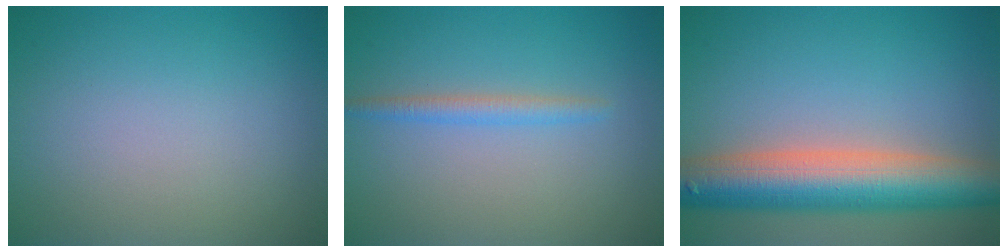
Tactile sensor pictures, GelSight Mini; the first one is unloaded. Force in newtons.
{"total": 1.6, "press": 1.6, "slide": 0.0}
{"total": 9.4, "press": 9.3, "slide": 0.6}